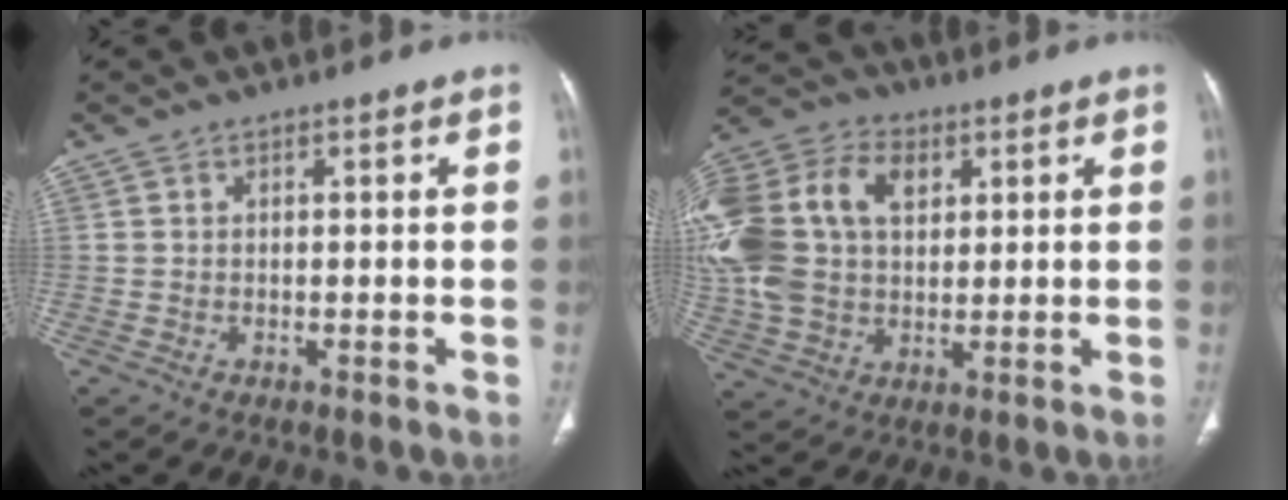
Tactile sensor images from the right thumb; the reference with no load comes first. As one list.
[{"total": 24.3, "force": [5.8, 16.7, 16.7], "torque": [-0.381, 0.037, 0.112]}]